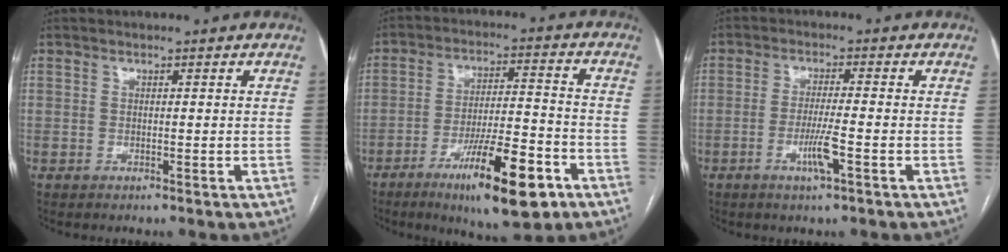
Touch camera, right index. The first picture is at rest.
{"total": 14.6, "force": [-8.0, 2.5, 12.0], "torque": [-0.198, -0.008, -0.123]}
{"total": 4.8, "force": [-1.9, -0.1, 4.4], "torque": [-0.083, -0.008, -0.037]}